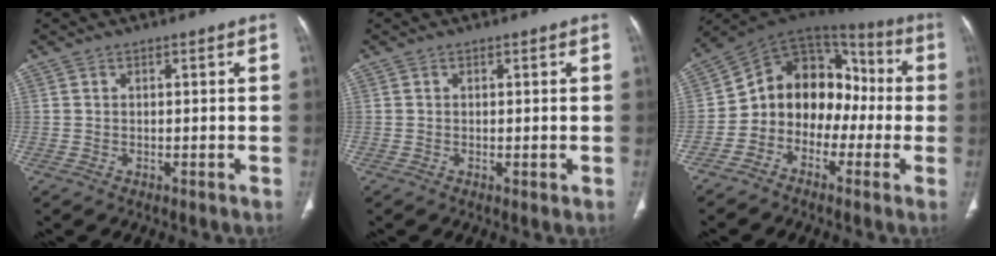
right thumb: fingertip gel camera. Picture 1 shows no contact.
{"total": 1.5, "force": [-0.6, 0.4, 1.3], "torque": [-0.019, -0.004, -0.005]}
{"total": 14.2, "force": [-2.9, 11.2, 8.2], "torque": [-0.074, 0.081, -0.064]}